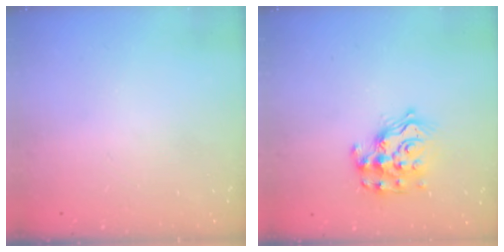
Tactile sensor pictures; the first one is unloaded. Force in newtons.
{"total": 11.8, "press": 11.8, "slide": 0.7}